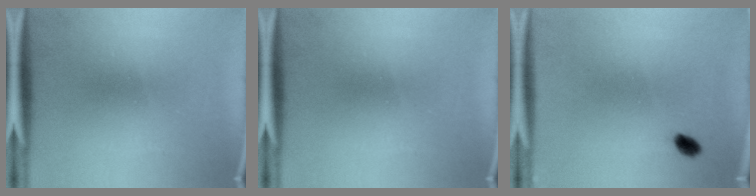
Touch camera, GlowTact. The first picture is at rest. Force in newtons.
{"total": 0.0}
{"total": 1.9}